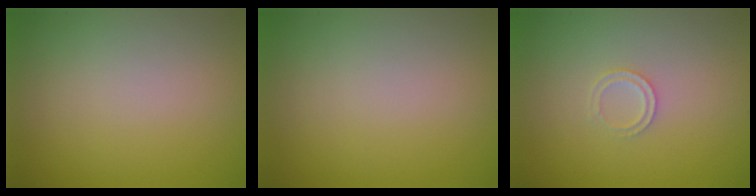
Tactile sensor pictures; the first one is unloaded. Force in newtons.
{"total": 0.0}
{"total": 1.2, "press": 1.2, "slide": 0.2}